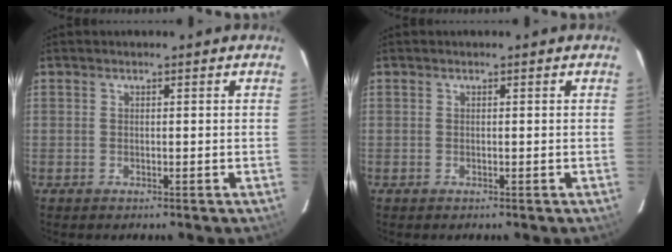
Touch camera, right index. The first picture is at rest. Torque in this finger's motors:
{"motor_torque": [0.00, 0.00, 0.00, 0.00]}